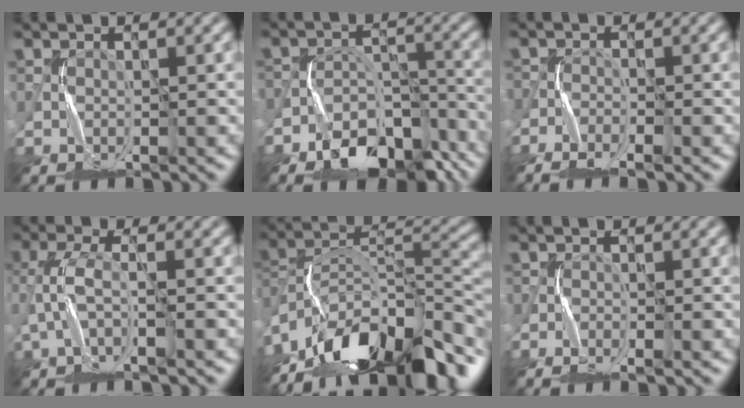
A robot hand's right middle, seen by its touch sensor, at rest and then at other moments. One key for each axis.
{"total": 8.2, "fx": -6.6, "fy": 4.0, "fz": 2.9, "tx": -0.026, "ty": -0.005, "tz": -0.111}
{"total": 4.2, "fx": -3.6, "fy": 1.1, "fz": 1.8, "tx": -0.031, "ty": -0.007, "tz": -0.061}
{"total": 2.4, "fx": -1.4, "fy": 0.2, "fz": 1.9, "tx": -0.042, "ty": 0.012, "tz": -0.035}
{"total": 15.6, "fx": -12.2, "fy": 5.1, "fz": 8.3, "tx": -0.164, "ty": 0.020, "tz": -0.210}
{"total": 1.6, "fx": -1.5, "fy": 0.2, "fz": 0.5, "tx": -0.008, "ty": -0.002, "tz": -0.031}